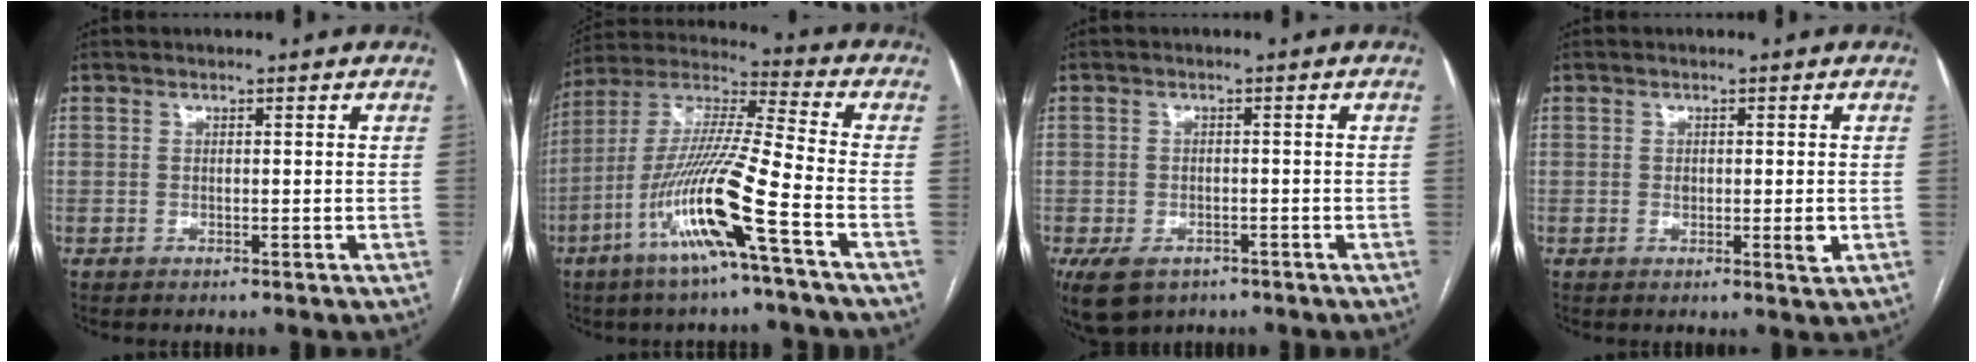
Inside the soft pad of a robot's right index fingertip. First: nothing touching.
{"total": 15.8, "force": [-6.9, -0.7, 14.2], "torque": [-0.290, -0.010, -0.137]}
{"total": 7.3, "force": [-4.2, 5.0, 3.2], "torque": [-0.066, -0.003, -0.056]}
{"total": 3.0, "force": [-0.4, 1.0, 2.8], "torque": [-0.042, -0.006, -0.004]}